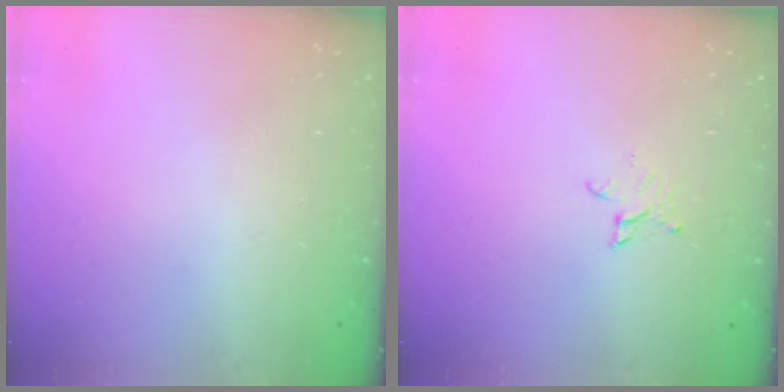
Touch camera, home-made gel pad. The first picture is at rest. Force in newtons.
{"total": 3.0, "press": 3.0, "slide": 0.3}